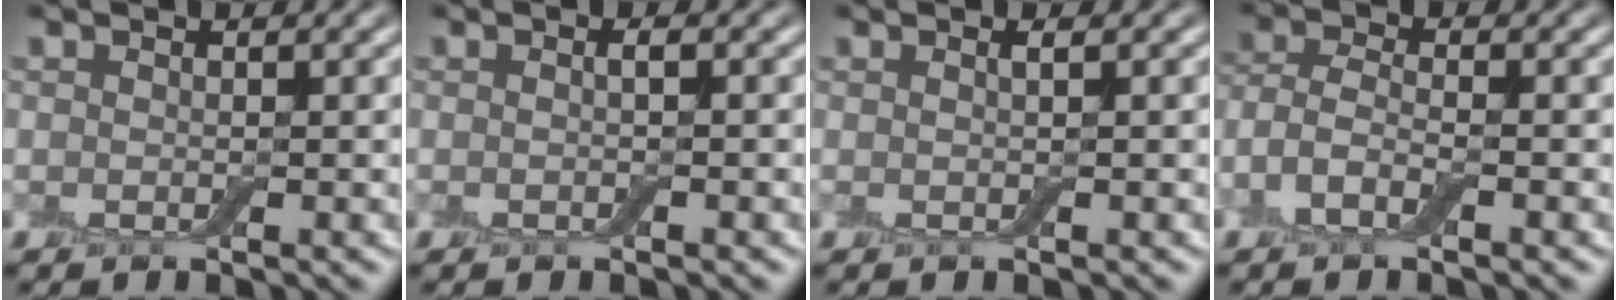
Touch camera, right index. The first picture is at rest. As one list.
[{"total": 0.9, "force": [0.0, 0.1, 0.9], "torque": [-0.018, 0.000, -0.002]}, {"total": 1.0, "force": [0.3, 0.2, 1.0], "torque": [-0.015, 0.001, -0.002]}, {"total": 3.1, "force": [-1.7, 1.4, 2.3], "torque": [-0.053, 0.005, -0.043]}]